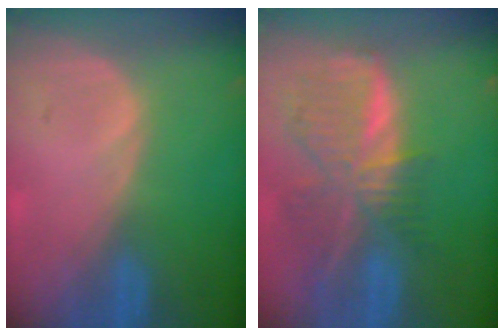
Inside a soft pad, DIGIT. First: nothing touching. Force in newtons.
{"total": 9.1, "press": 7.9, "slide": 4.4}